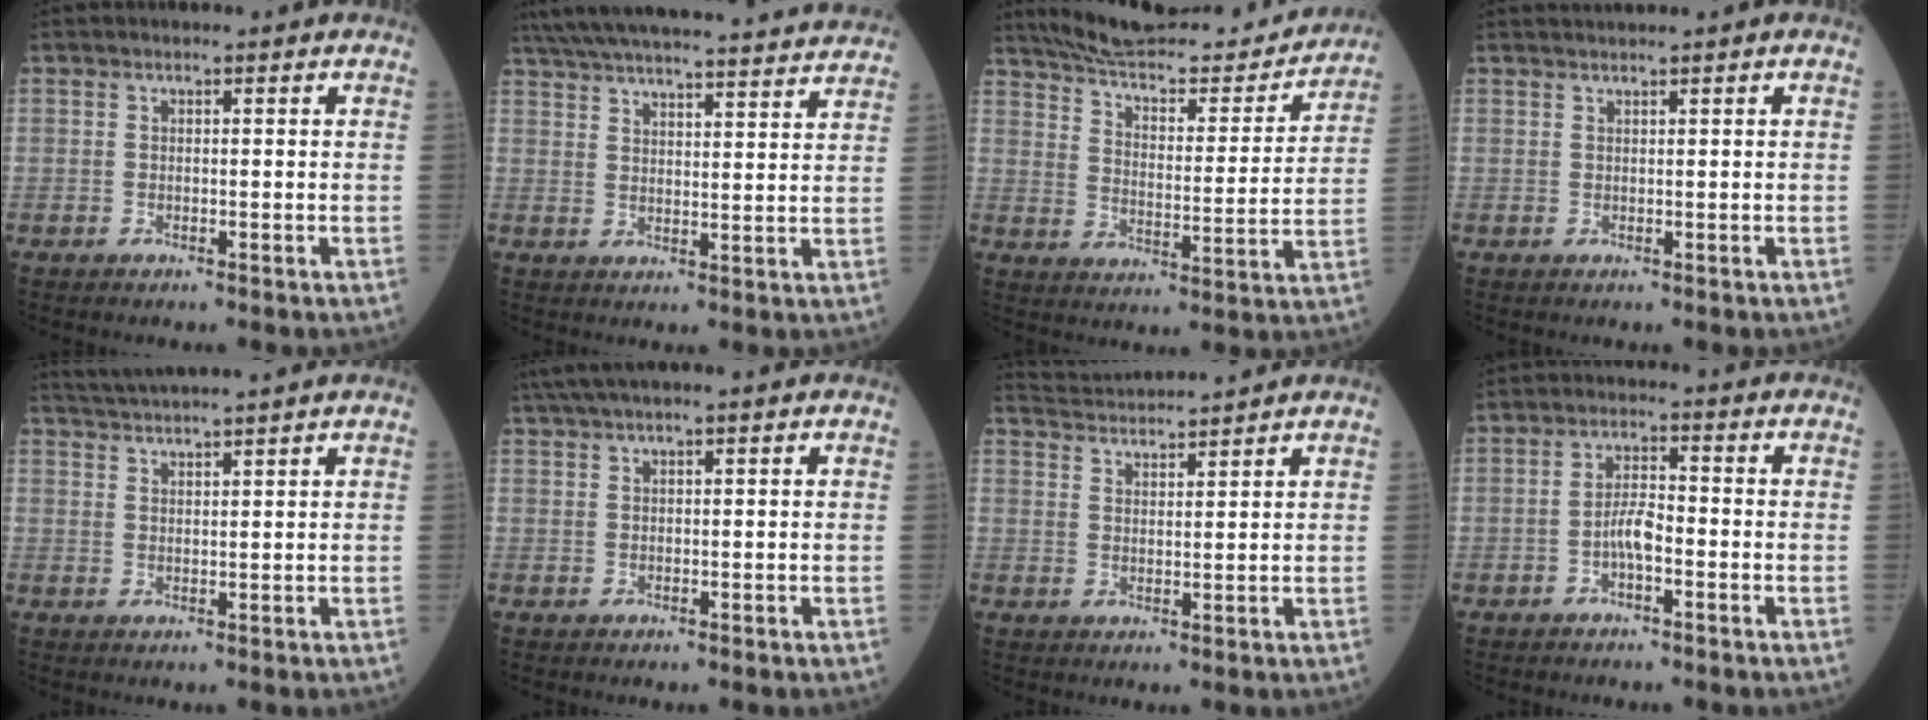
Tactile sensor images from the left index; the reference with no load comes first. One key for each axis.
{"total": 28.8, "fx": 26.8, "fy": 1.7, "fz": 10.4, "tx": -0.183, "ty": -0.015, "tz": 0.355}
{"total": 21.8, "fx": 20.4, "fy": 3.7, "fz": 6.9, "tx": -0.107, "ty": -0.026, "tz": 0.280}
{"total": 1.0, "fx": 0.9, "fy": -0.4, "fz": 0.2, "tx": -0.008, "ty": 0.007, "tz": 0.025}
{"total": 6.7, "fx": 6.1, "fy": -1.6, "fz": 2.2, "tx": -0.040, "ty": 0.022, "tz": 0.101}
{"total": 4.8, "fx": 3.9, "fy": -0.5, "fz": 2.7, "tx": -0.049, "ty": 0.036, "tz": 0.074}
{"total": 6.3, "fx": 6.2, "fy": -1.1, "fz": 0.5, "tx": -0.021, "ty": 0.021, "tz": 0.106}
{"total": 3.5, "fx": -1.5, "fy": 0.9, "fz": 3.0, "tx": -0.062, "ty": 0.003, "tz": -0.031}